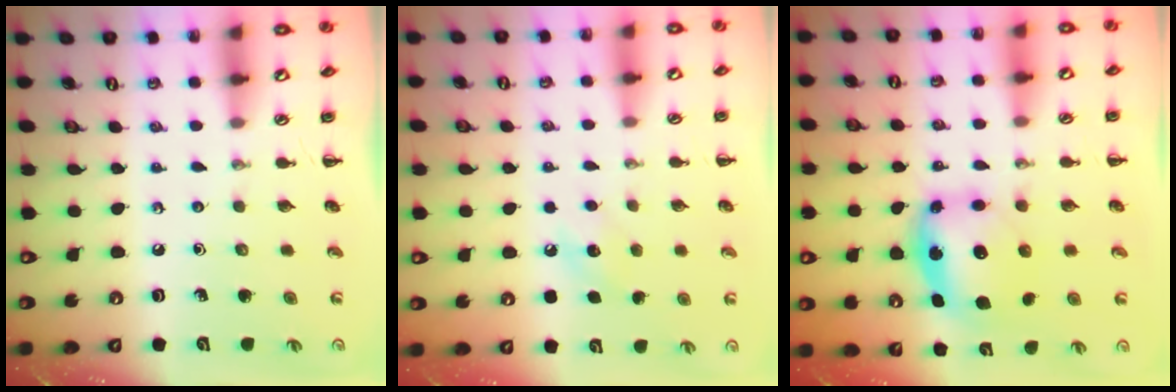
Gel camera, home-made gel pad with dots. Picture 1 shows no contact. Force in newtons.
{"total": 8.0, "press": 7.8, "slide": 1.7}
{"total": 5.8, "press": 5.7, "slide": 1.2}